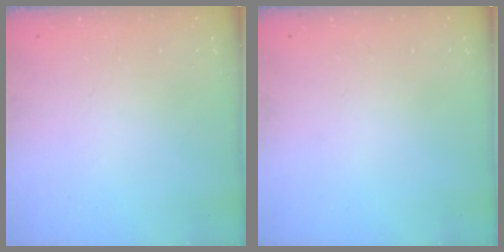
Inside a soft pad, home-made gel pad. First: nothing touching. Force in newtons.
{"total": 0.0}